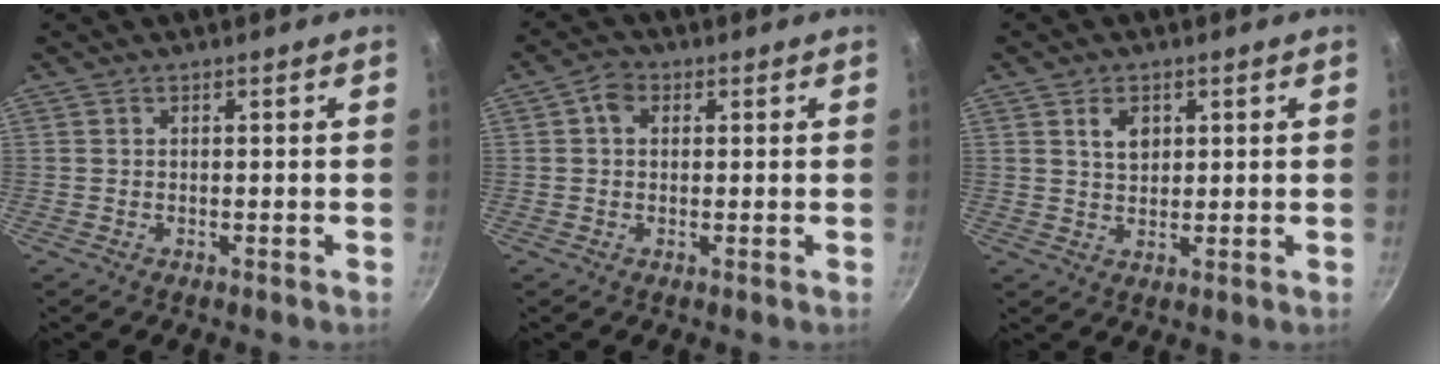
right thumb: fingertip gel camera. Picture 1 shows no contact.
{"total": 3.4, "force": [1.0, 2.7, 1.8], "torque": [-0.023, 0.003, 0.009]}
{"total": 4.0, "force": [1.7, 2.7, 2.4], "torque": [-0.026, -0.007, 0.030]}